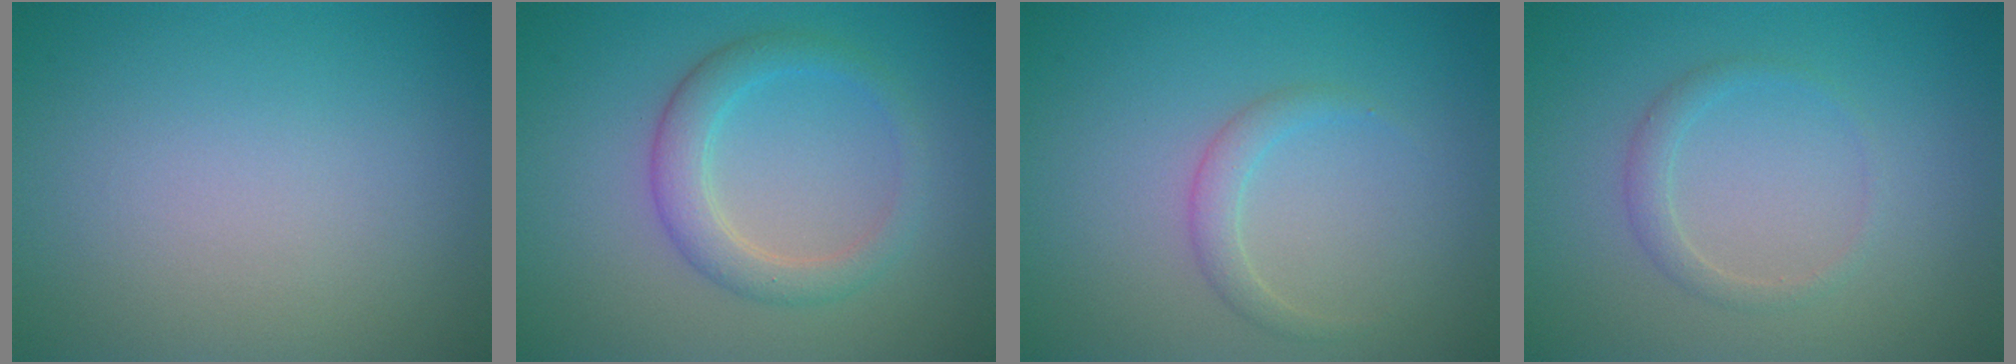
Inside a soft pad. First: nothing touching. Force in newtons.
{"total": 3.2, "press": 3.2, "slide": 0.2}
{"total": 1.6, "press": 1.6, "slide": 0.2}
{"total": 1.4, "press": 1.4, "slide": 0.1}